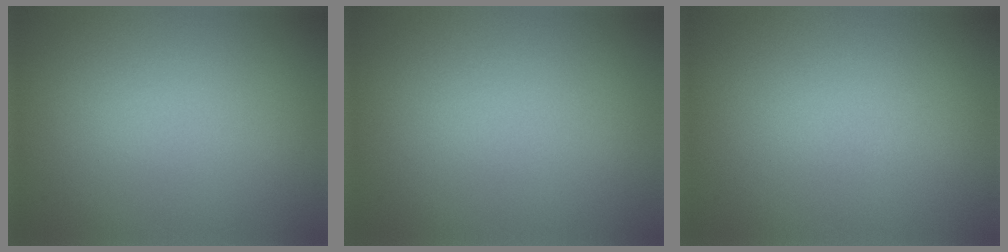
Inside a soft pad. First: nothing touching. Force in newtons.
{"total": 0.0}
{"total": 0.0}